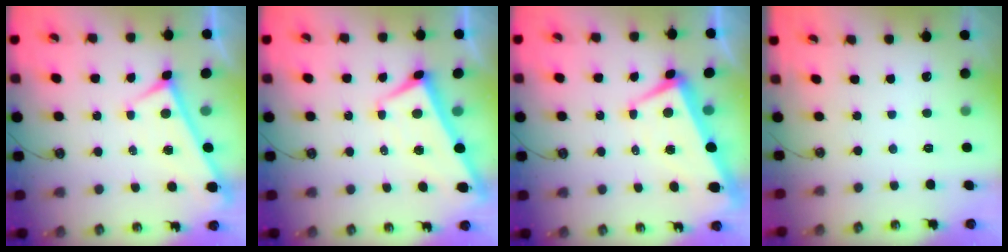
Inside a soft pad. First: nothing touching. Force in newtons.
{"total": 4.1, "press": 4.0, "slide": 0.7}
{"total": 2.0, "press": 1.6, "slide": 1.2}
{"total": 0.0}